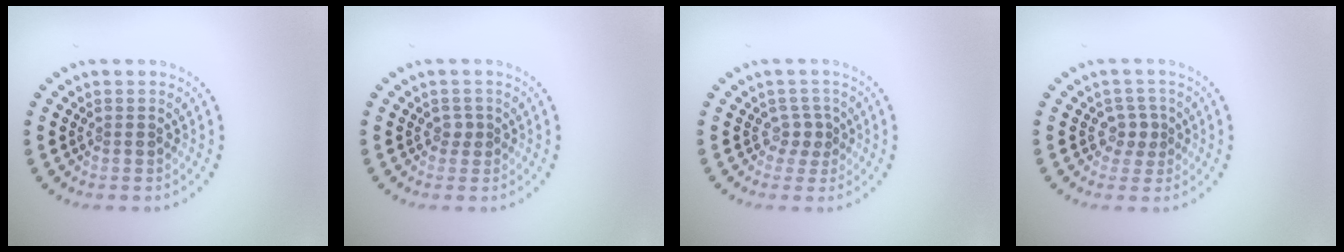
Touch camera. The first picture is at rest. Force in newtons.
{"total": 0.8, "press": 0.6, "slide": 0.5}
{"total": 1.3, "press": 1.0, "slide": 0.9}
{"total": 1.7, "press": 1.3, "slide": 1.1}